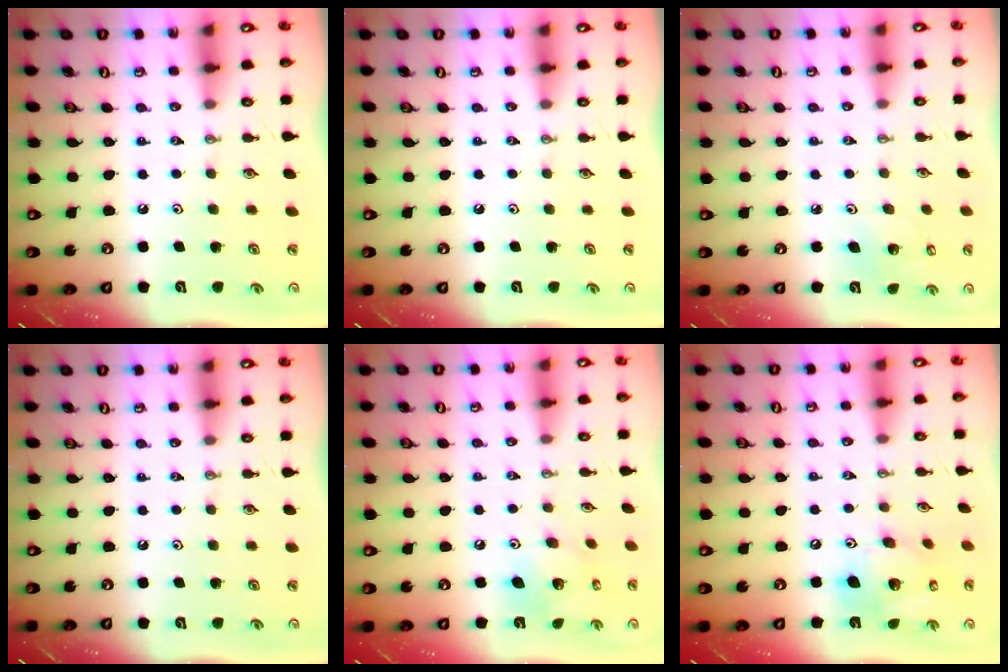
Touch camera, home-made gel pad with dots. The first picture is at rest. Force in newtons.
{"total": 0.0}
{"total": 3.9, "press": 3.8, "slide": 0.5}
{"total": 0.0}
{"total": 10.6, "press": 10.6, "slide": 0.5}
{"total": 16.0, "press": 15.8, "slide": 2.8}